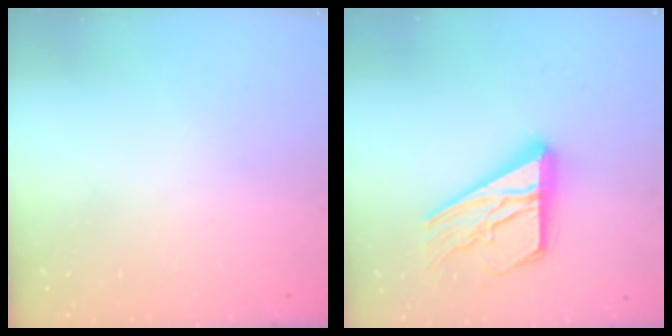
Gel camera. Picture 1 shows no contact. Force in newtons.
{"total": 20.0, "press": 20.0, "slide": 1.8}